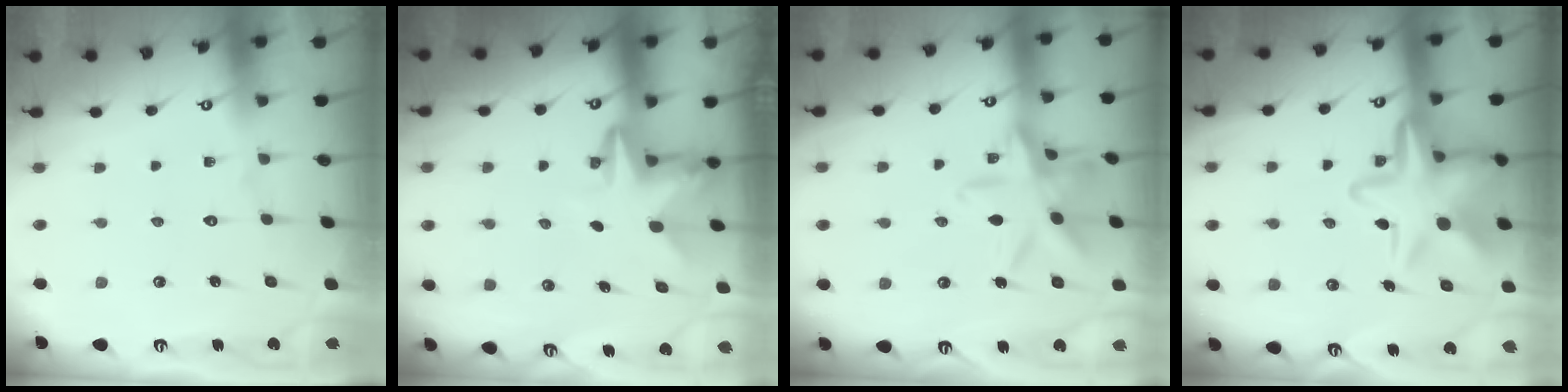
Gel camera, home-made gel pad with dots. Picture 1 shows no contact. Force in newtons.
{"total": 3.1, "press": 3.0, "slide": 0.7}
{"total": 14.0, "press": 14.0, "slide": 0.8}
{"total": 15.9, "press": 15.8, "slide": 2.4}